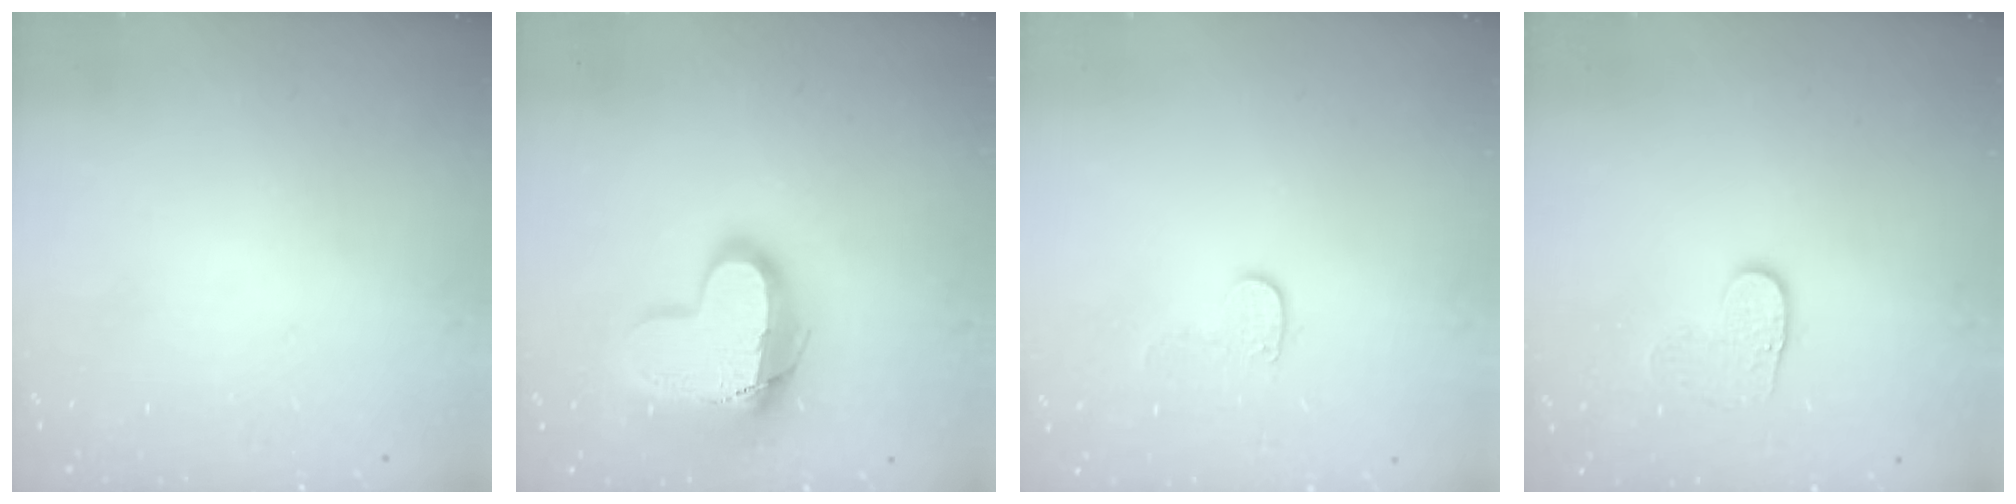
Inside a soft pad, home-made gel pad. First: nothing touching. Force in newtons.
{"total": 17.4, "press": 17.3, "slide": 1.3}
{"total": 6.9, "press": 6.9, "slide": 0.5}
{"total": 4.0, "press": 4.0, "slide": 0.4}